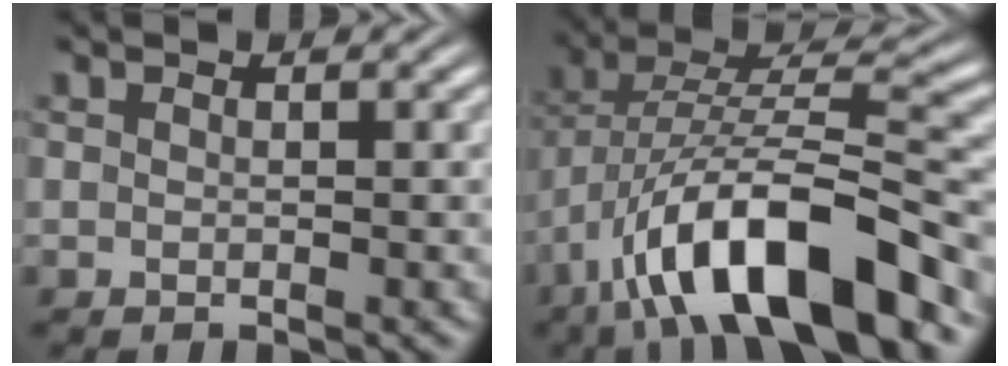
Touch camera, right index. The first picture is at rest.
{"total": 10.6, "force": [-2.7, 4.7, 9.2], "torque": [-0.170, -0.022, -0.032]}